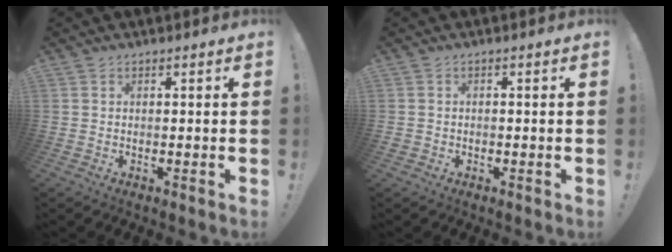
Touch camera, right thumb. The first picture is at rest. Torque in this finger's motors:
{"motor_torque": [-0.12, 0.09, 0.13, -0.03, -0.02]}